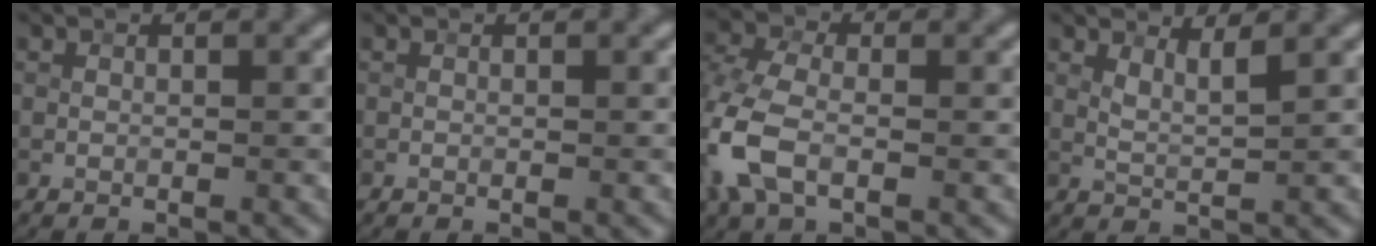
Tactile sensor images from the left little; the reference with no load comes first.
{"total": 0.0}
{"total": 7.0, "force": [-1.9, 4.2, 5.3], "torque": [-0.144, -0.003, -0.052]}
{"total": 1.8, "force": [1.2, 0.3, 1.4], "torque": [-0.029, -0.007, 0.024]}